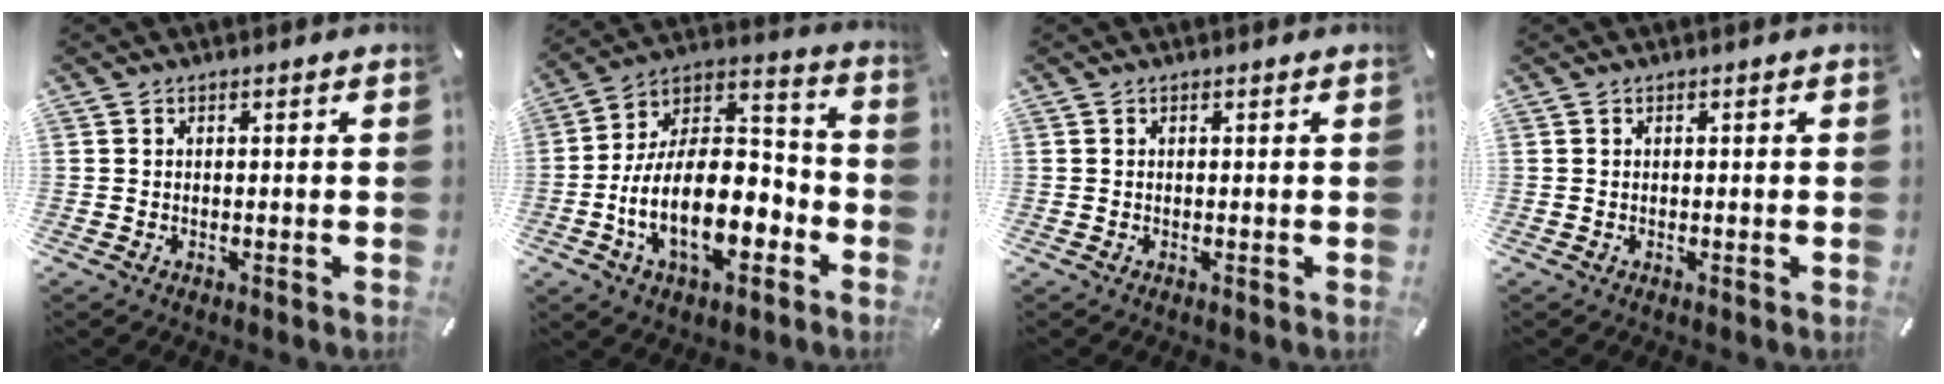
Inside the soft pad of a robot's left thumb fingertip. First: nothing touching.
{"total": 20.0, "force": [-6.5, 11.5, 14.9], "torque": [-0.270, 0.007, -0.107]}
{"total": 0.0}
{"total": 0.0}